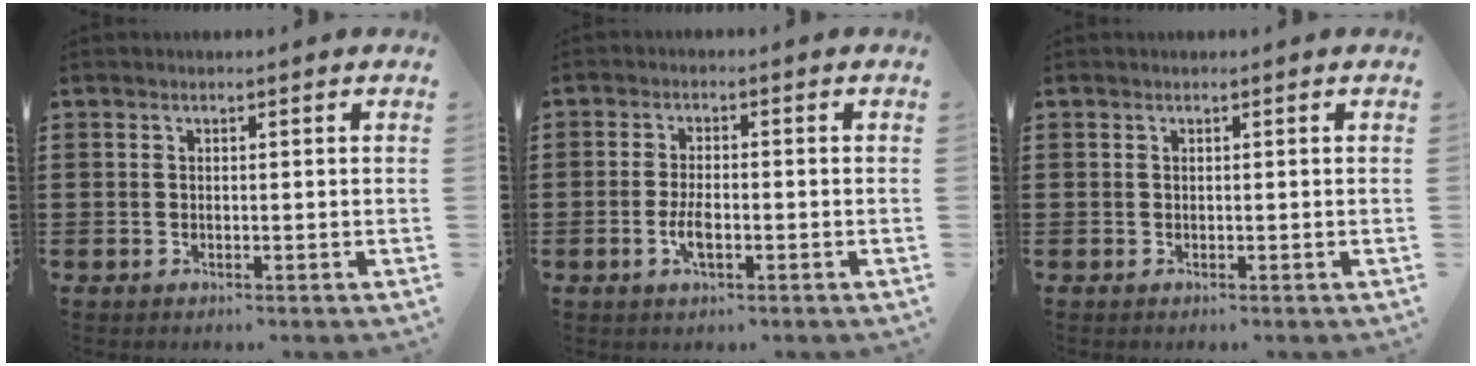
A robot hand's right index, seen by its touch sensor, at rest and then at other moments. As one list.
[{"total": 3.4, "force": [-1.2, 1.2, 3.0], "torque": [-0.067, -0.003, -0.025]}, {"total": 0.0}]